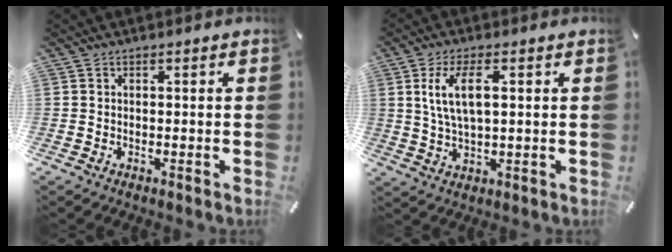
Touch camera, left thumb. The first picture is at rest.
{"total": 8.6, "force": [2.6, 3.5, 7.4], "torque": [-0.164, 0.003, 0.041]}